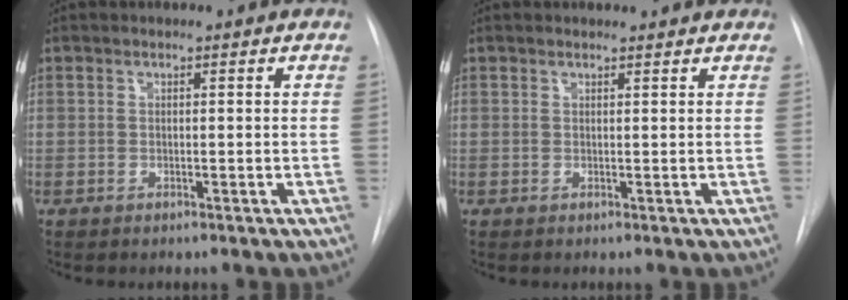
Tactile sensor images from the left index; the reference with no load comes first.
{"total": 2.9, "force": [2.8, 0.7, 0.4], "torque": [-0.008, 0.013, 0.029]}